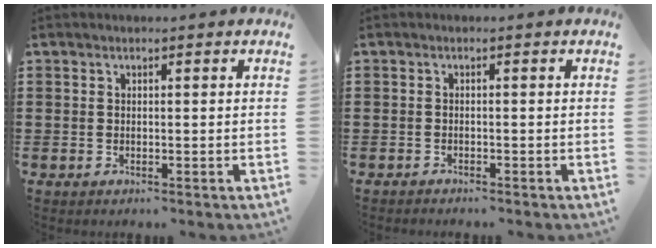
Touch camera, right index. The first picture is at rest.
{"total": 0.8, "force": [-0.8, 0.0, 0.0], "torque": [-0.002, 0.000, -0.016]}